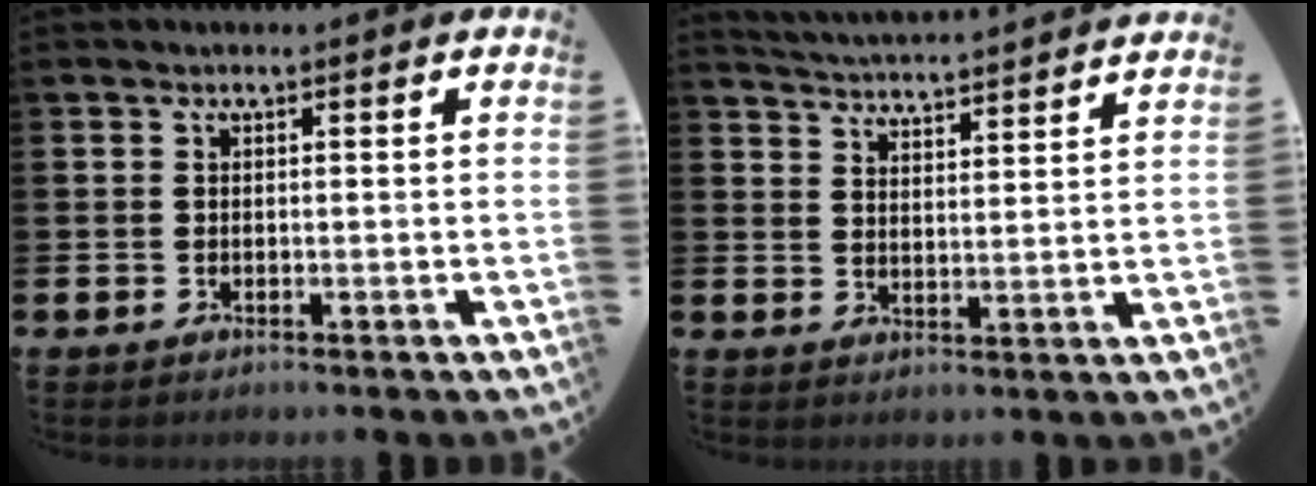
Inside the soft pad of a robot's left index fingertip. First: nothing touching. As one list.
[{"total": 4.6, "force": [4.6, -0.3, 0.0], "torque": [-0.022, -0.037, 0.081]}]